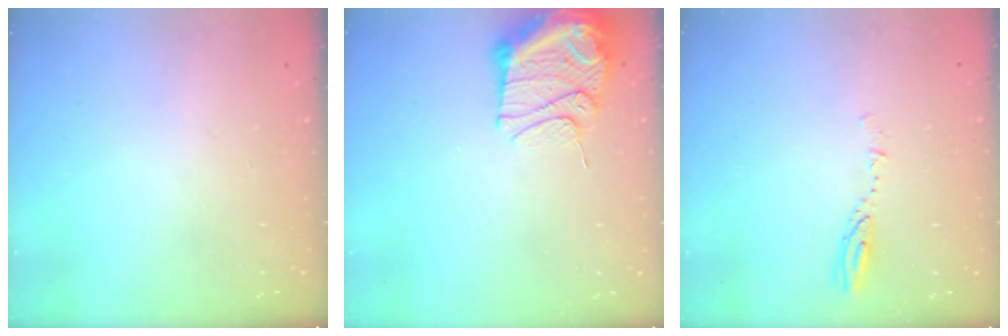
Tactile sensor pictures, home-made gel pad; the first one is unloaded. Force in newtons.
{"total": 13.1, "press": 13.1, "slide": 1.5}
{"total": 3.9, "press": 3.9, "slide": 0.3}